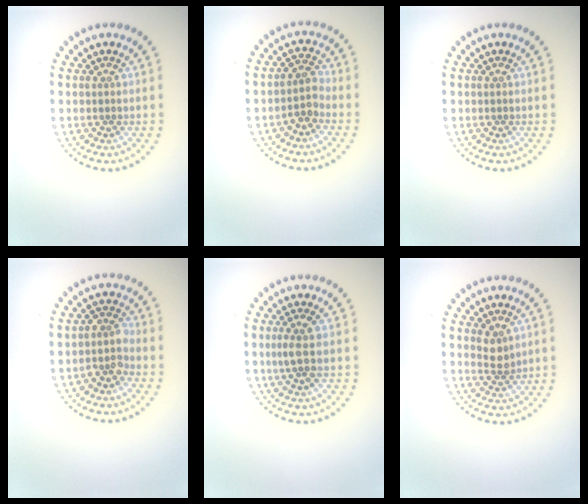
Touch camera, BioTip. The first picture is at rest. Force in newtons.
{"total": 2.1, "press": 1.7, "slide": 1.1}
{"total": 0.0}
{"total": 2.2, "press": 1.7, "slide": 1.4}
{"total": 1.7, "press": 1.3, "slide": 1.1}
{"total": 1.7, "press": 1.4, "slide": 1.0}